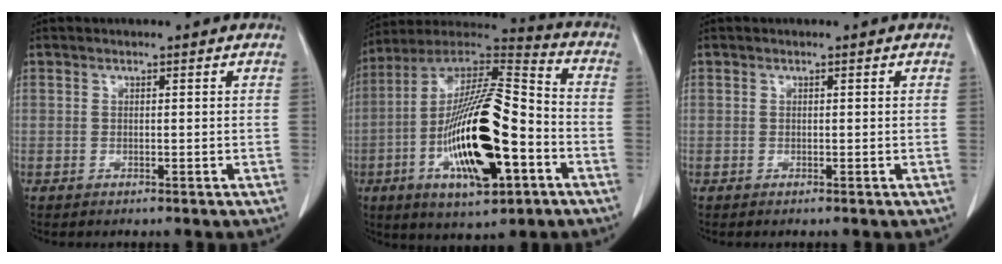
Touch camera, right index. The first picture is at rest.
{"total": 22.0, "force": [-6.2, 5.5, 20.4], "torque": [-0.389, -0.007, -0.102]}
{"total": 0.0}